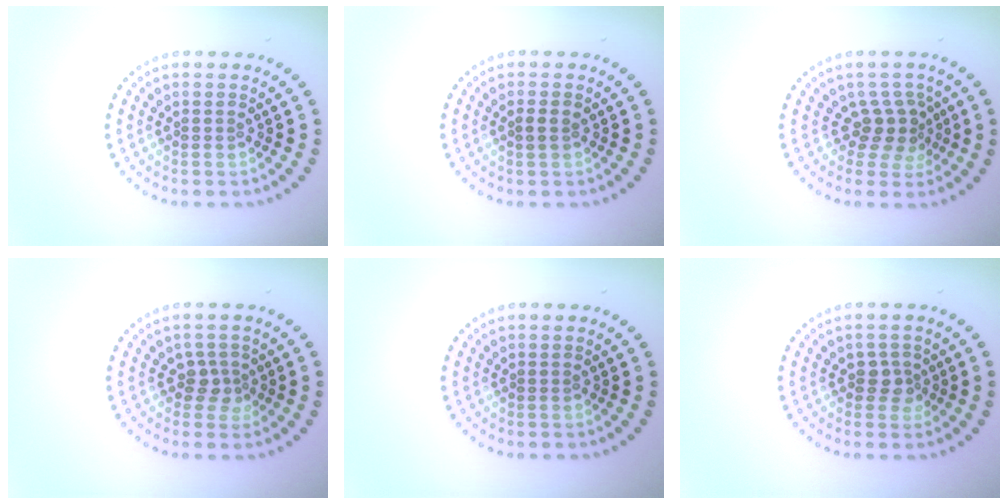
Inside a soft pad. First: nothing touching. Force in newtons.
{"total": 1.1, "press": 1.1, "slide": 0.2}
{"total": 2.6, "press": 1.9, "slide": 1.9}
{"total": 1.8, "press": 1.3, "slide": 1.3}
{"total": 0.0}
{"total": 1.7, "press": 1.5, "slide": 0.7}